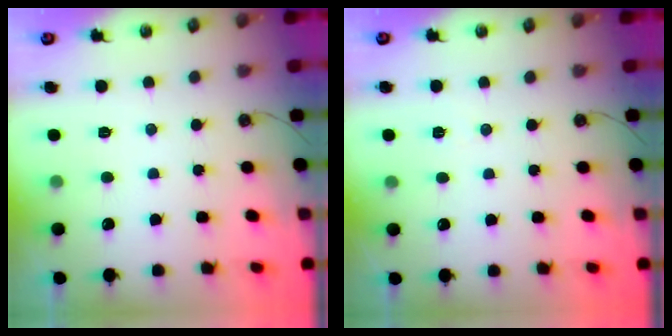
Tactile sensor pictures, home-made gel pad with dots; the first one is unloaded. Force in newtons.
{"total": 2.6, "press": 1.7, "slide": 1.9}